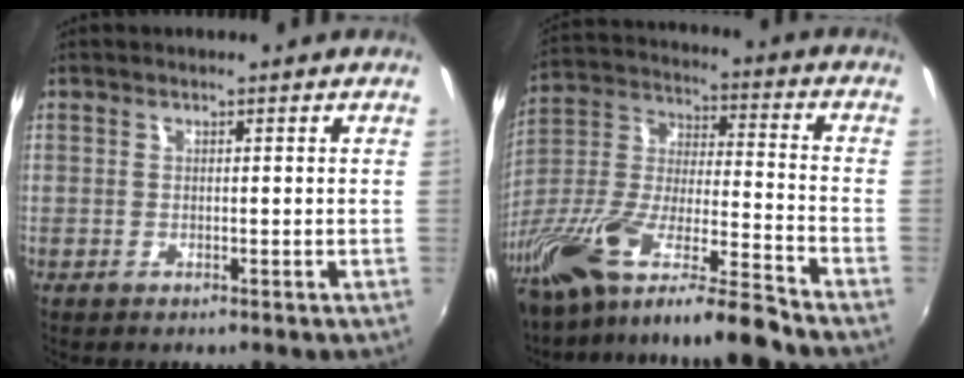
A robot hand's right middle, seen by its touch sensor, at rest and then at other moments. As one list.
[{"total": 18.9, "force": [-15.3, 0.4, 11.1], "torque": [-0.206, -0.031, -0.285]}]